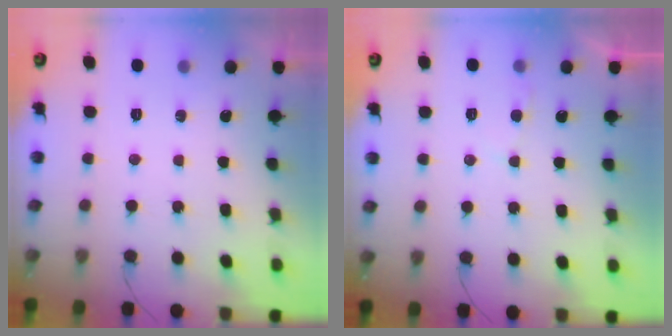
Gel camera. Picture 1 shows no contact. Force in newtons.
{"total": 1.8, "press": 1.8, "slide": 0.3}